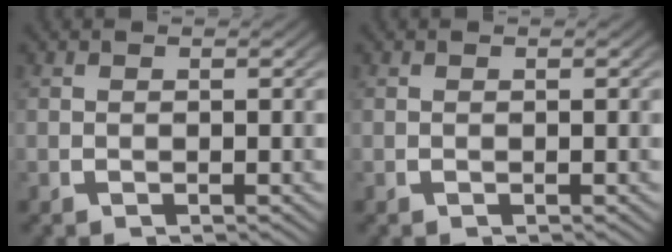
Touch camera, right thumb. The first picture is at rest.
{"total": 0.0}